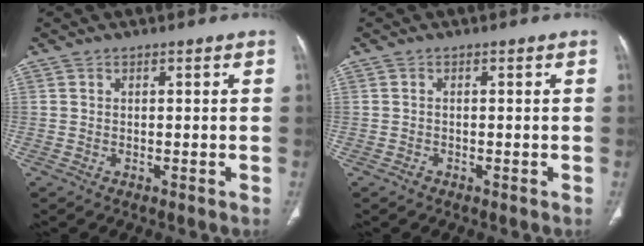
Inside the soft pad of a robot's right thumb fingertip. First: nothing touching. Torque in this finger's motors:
{"motor_torque": [0.03, 0.26, -0.32, 0.13, 0.03]}